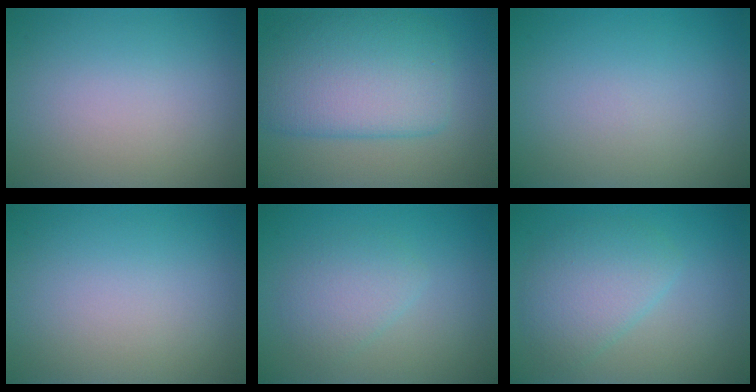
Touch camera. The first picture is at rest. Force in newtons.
{"total": 7.7, "press": 7.7, "slide": 0.1}
{"total": 0.0}
{"total": 0.0}
{"total": 2.4, "press": 2.4, "slide": 0.1}
{"total": 3.9, "press": 3.9, "slide": 0.1}